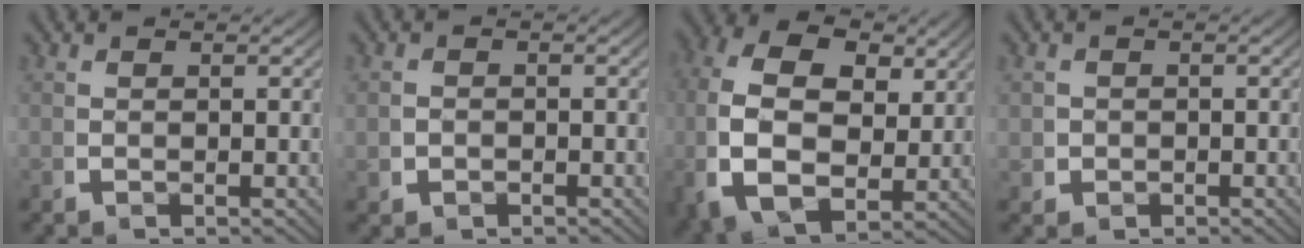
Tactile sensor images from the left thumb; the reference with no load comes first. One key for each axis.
{"total": 1.5, "fx": -0.6, "fy": 1.2, "fz": 0.4, "tx": -0.014, "ty": -0.009, "tz": -0.005}
{"total": 11.9, "fx": 0.4, "fy": 8.2, "fz": 8.6, "tx": -0.208, "ty": -0.042, "tz": 0.029}
{"total": 2.0, "fx": -0.4, "fy": 1.9, "fz": 0.6, "tx": -0.019, "ty": -0.013, "tz": -0.001}